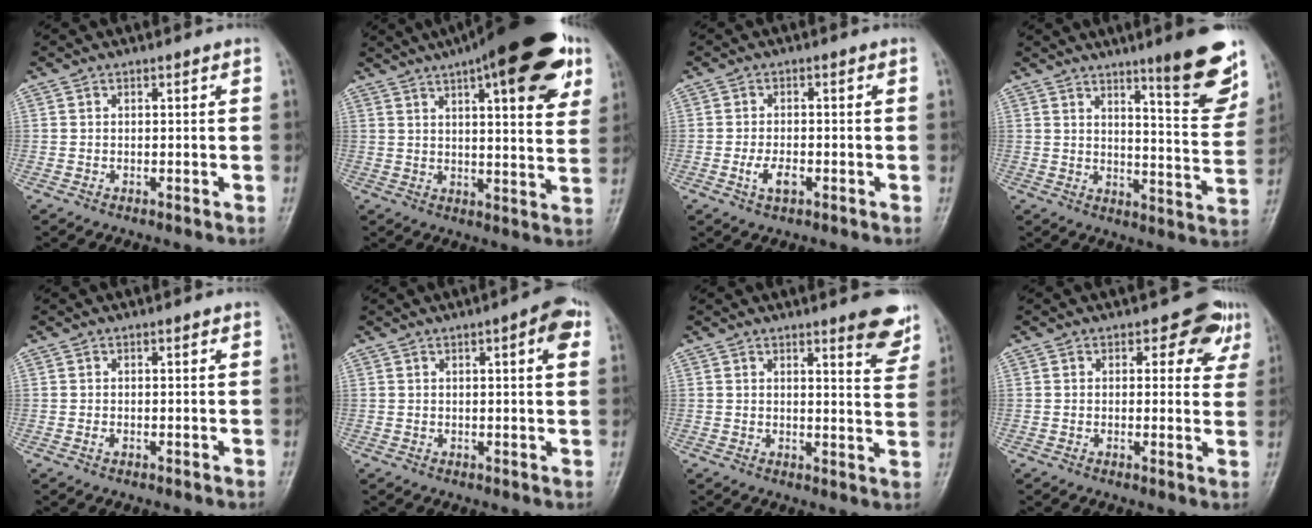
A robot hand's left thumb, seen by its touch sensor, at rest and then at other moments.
{"total": 23.3, "force": [11.9, 7.2, 18.7], "torque": [-0.242, -0.007, 0.161]}
{"total": 3.9, "force": [-1.5, 1.9, 3.0], "torque": [-0.058, 0.008, -0.026]}
{"total": 14.2, "force": [9.0, 2.2, 10.8], "torque": [-0.115, -0.063, 0.130]}
{"total": 1.3, "force": [-0.1, 0.6, 1.1], "torque": [-0.014, 0.009, -0.001]}
{"total": 5.6, "force": [2.2, 1.3, 5.0], "torque": [-0.056, 0.003, 0.021]}
{"total": 7.1, "force": [4.8, 1.7, 4.9], "torque": [-0.038, -0.031, 0.055]}
{"total": 6.2, "force": [3.1, 3.9, 3.6], "torque": [0.000, -0.010, 0.025]}